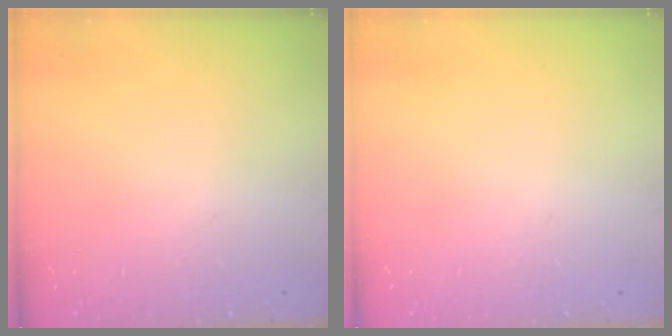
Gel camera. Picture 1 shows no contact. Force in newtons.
{"total": 0.0}